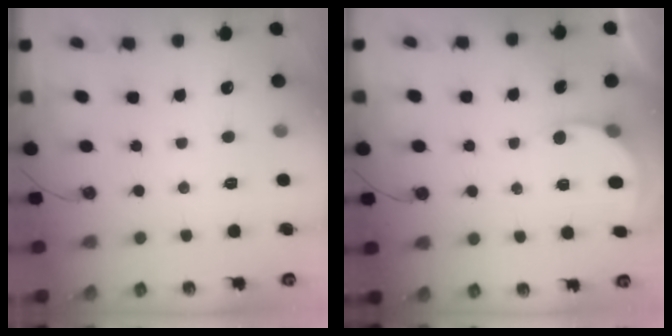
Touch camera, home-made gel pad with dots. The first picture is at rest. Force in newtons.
{"total": 2.9, "press": 2.9, "slide": 0.2}